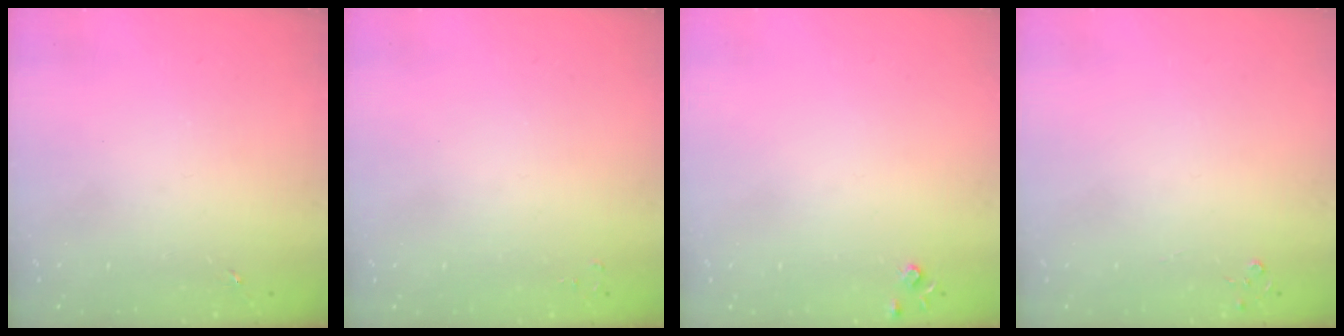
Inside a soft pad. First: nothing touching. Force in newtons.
{"total": 2.0, "press": 2.0, "slide": 0.3}
{"total": 4.3, "press": 4.3, "slide": 0.7}
{"total": 2.8, "press": 2.8, "slide": 0.3}